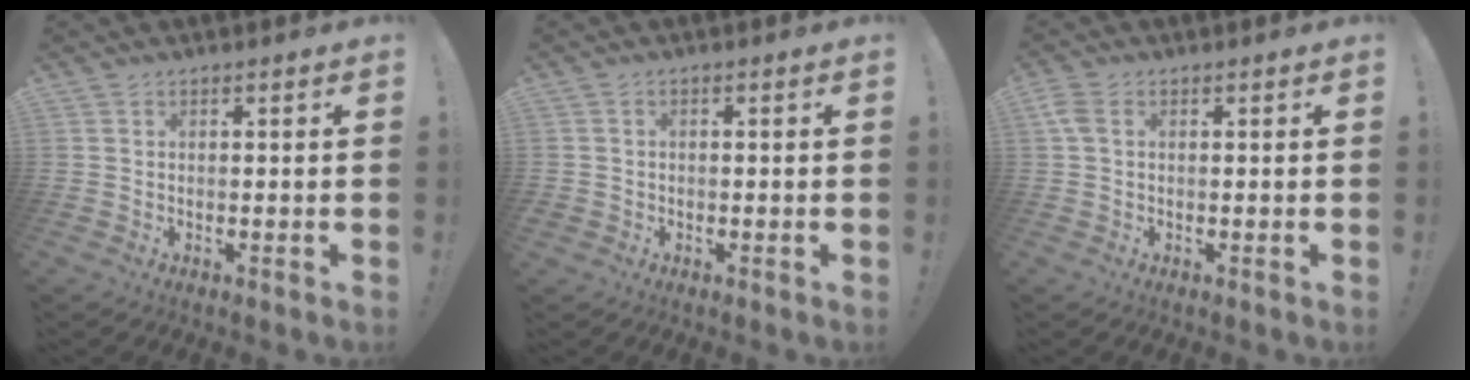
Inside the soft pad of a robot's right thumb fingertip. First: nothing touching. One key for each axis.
{"total": 1.3, "fx": -0.5, "fy": 1.2, "fz": 0.3, "tx": -0.011, "ty": 0.004, "tz": -0.009}
{"total": 3.1, "fx": 0.7, "fy": 2.0, "fz": 2.3, "tx": -0.056, "ty": 0.005, "tz": 0.013}